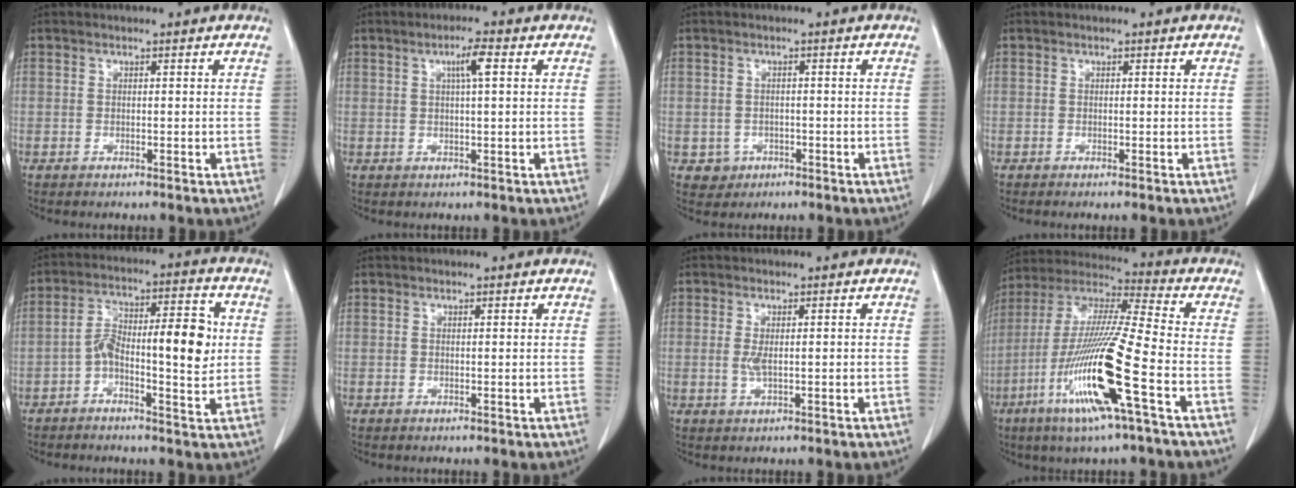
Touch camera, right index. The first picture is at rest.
{"total": 3.4, "force": [1.2, 0.2, 3.2], "torque": [-0.056, 0.004, 0.018]}
{"total": 2.8, "force": [-1.0, 2.6, 0.2], "torque": [0.003, 0.009, -0.009]}
{"total": 0.0}
{"total": 10.6, "force": [-0.8, 3.2, 10.1], "torque": [-0.166, 0.035, -0.011]}
{"total": 0.0}
{"total": 2.2, "force": [-0.1, 0.7, 2.0], "torque": [-0.043, -0.002, 0.003]}
{"total": 18.7, "force": [-7.1, 0.0, 17.3], "torque": [-0.367, -0.028, -0.140]}